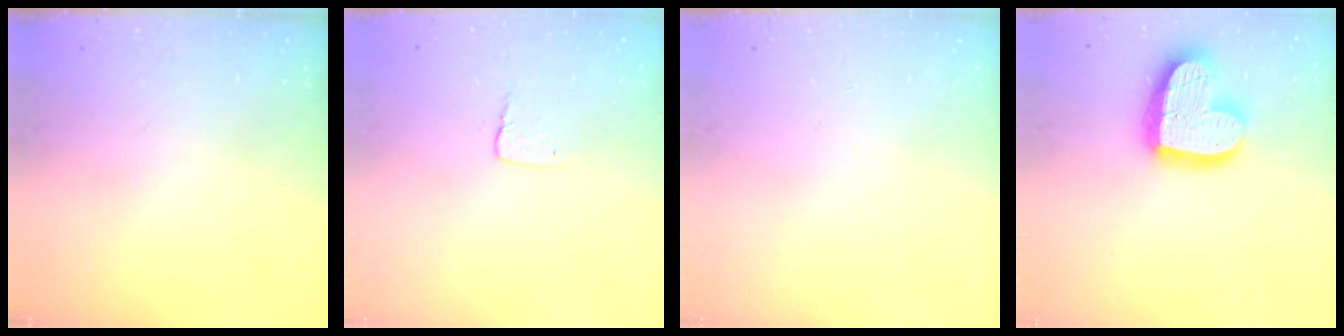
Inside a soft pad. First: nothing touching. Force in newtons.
{"total": 3.6, "press": 3.6, "slide": 0.3}
{"total": 0.0}
{"total": 19.6, "press": 19.5, "slide": 1.4}